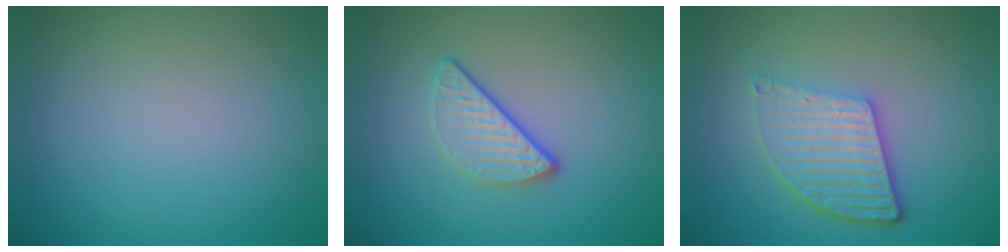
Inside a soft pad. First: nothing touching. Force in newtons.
{"total": 3.0, "press": 2.3, "slide": 1.8}
{"total": 5.4, "press": 3.8, "slide": 3.9}